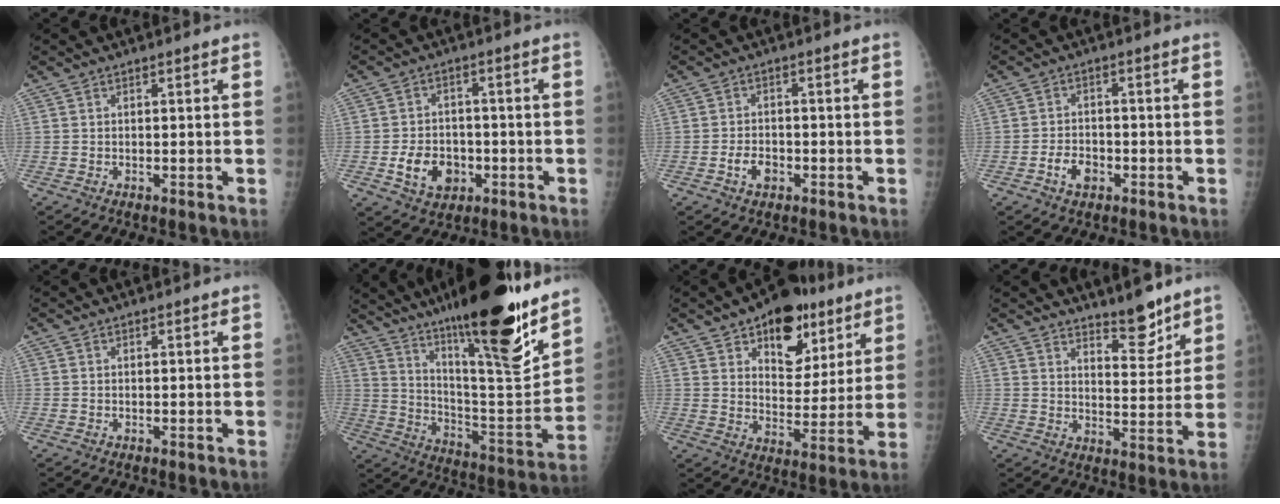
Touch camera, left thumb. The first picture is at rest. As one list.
[{"total": 8.4, "force": [-2.4, 6.5, 4.7], "torque": [-0.054, 0.011, -0.036]}, {"total": 3.7, "force": [-1.6, 2.5, 2.2], "torque": [-0.034, 0.013, -0.027]}, {"total": 4.5, "force": [-2.0, 3.1, 2.6], "torque": [-0.035, 0.018, -0.035]}, {"total": 0.0}, {"total": 26.2, "force": [18.1, 4.4, 18.5], "torque": [-0.265, -0.087, 0.295]}, {"total": 15.6, "force": [8.8, 9.1, 9.1], "torque": [-0.077, -0.040, 0.134]}, {"total": 7.6, "force": [6.1, 2.3, 3.8], "torque": [-0.034, -0.053, 0.098]}]